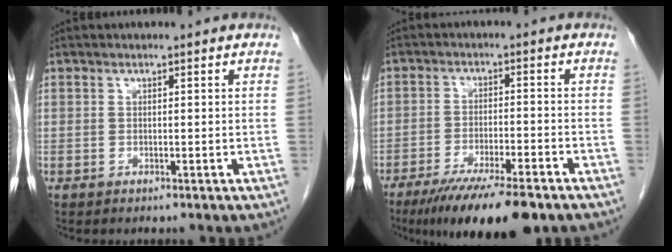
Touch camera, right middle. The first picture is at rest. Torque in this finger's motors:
{"motor_torque": [1.31, -0.83, 0.31, 0.10]}